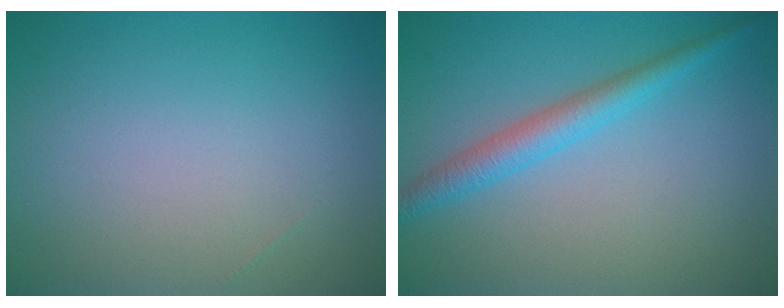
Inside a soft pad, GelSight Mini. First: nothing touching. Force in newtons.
{"total": 2.9, "press": 2.9, "slide": 0.2}